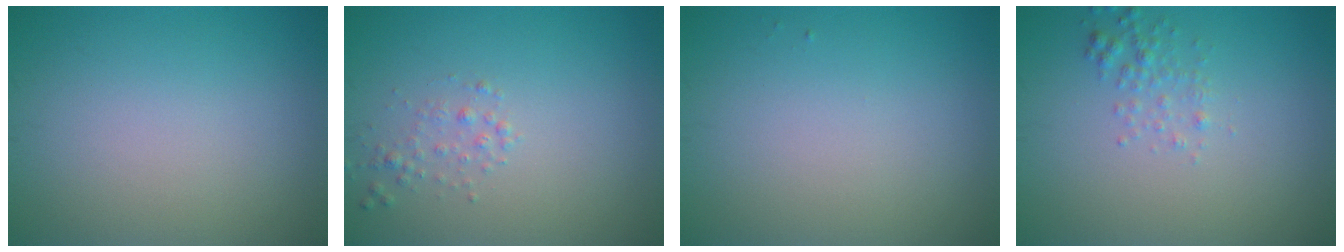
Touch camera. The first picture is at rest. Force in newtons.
{"total": 1.2, "press": 1.2, "slide": 0.1}
{"total": 0.0}
{"total": 1.6, "press": 1.5, "slide": 0.2}